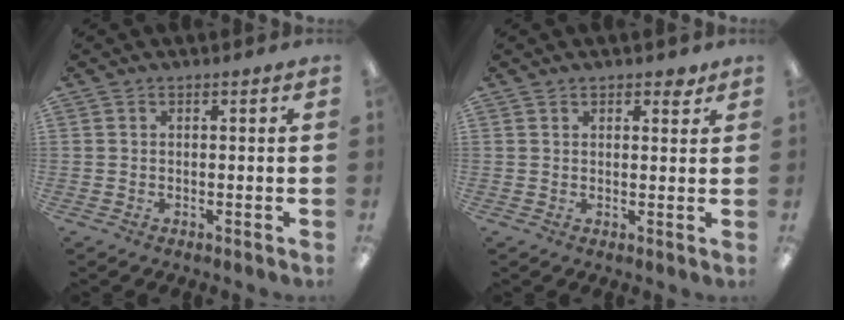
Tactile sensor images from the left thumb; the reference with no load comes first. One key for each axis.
{"total": 2.6, "fx": 1.9, "fy": 1.1, "fz": 1.3, "tx": -0.012, "ty": -0.005, "tz": 0.030}